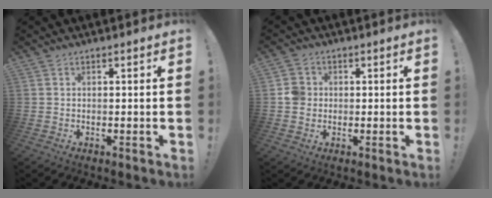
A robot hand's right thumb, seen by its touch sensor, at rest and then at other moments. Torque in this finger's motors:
{"motor_torque": [0.58, 0.79, 0.50, -0.29, -0.05]}